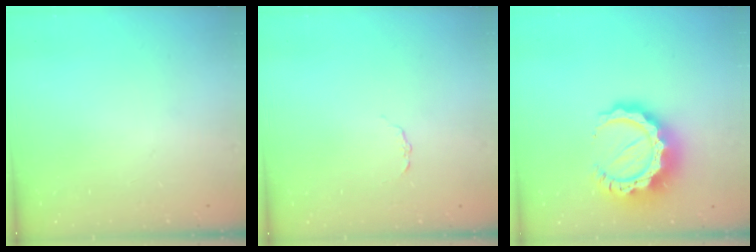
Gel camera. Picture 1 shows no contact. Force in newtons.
{"total": 2.0, "press": 2.0, "slide": 0.3}
{"total": 15.2, "press": 15.1, "slide": 1.3}